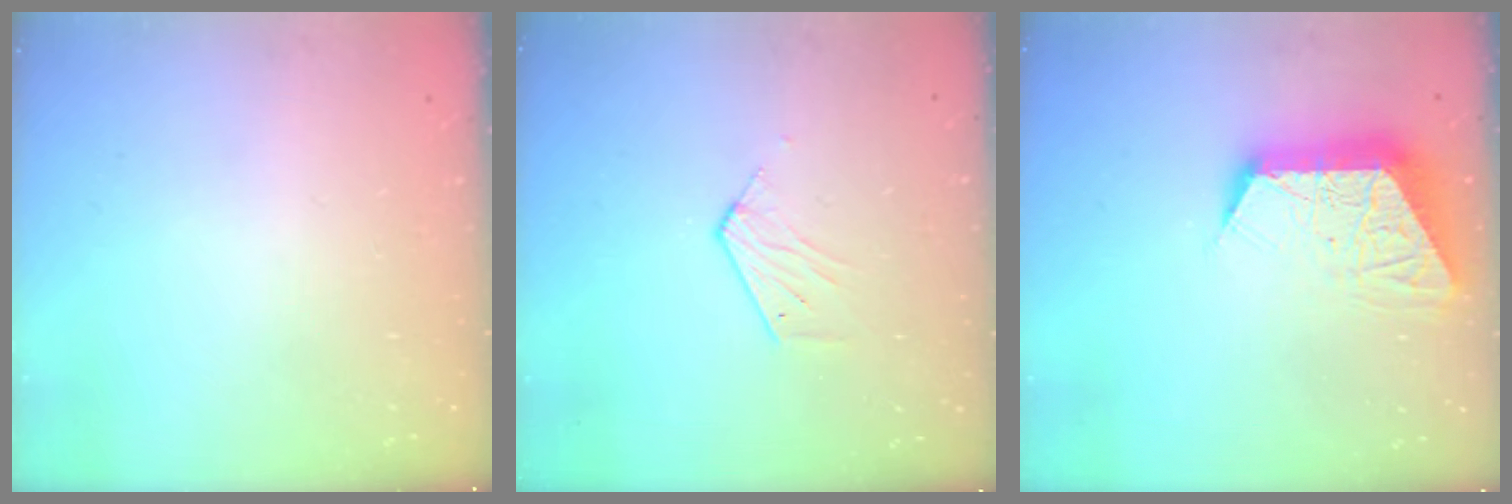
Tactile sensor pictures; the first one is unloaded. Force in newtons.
{"total": 4.7, "press": 4.7, "slide": 0.4}
{"total": 12.2, "press": 12.1, "slide": 1.2}